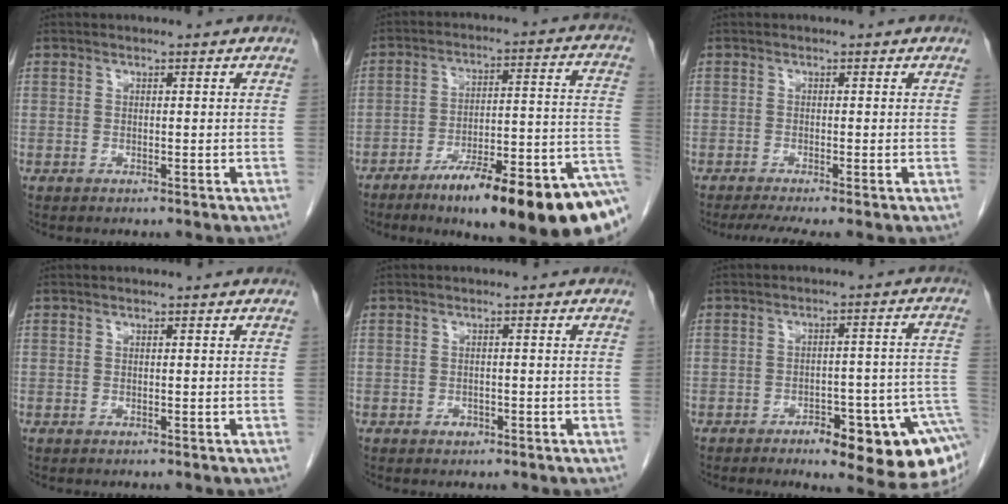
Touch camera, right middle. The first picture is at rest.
{"total": 20.9, "force": [-12.8, 2.7, 16.4], "torque": [-0.151, 0.021, -0.190]}
{"total": 3.5, "force": [-2.6, -0.1, 2.3], "torque": [-0.039, -0.010, -0.046]}
{"total": 0.0}
{"total": 1.0, "force": [-0.6, 0.8, 0.4], "torque": [-0.006, 0.003, -0.006]}
{"total": 15.0, "force": [-8.9, 4.2, 11.2], "torque": [-0.056, 0.038, -0.111]}